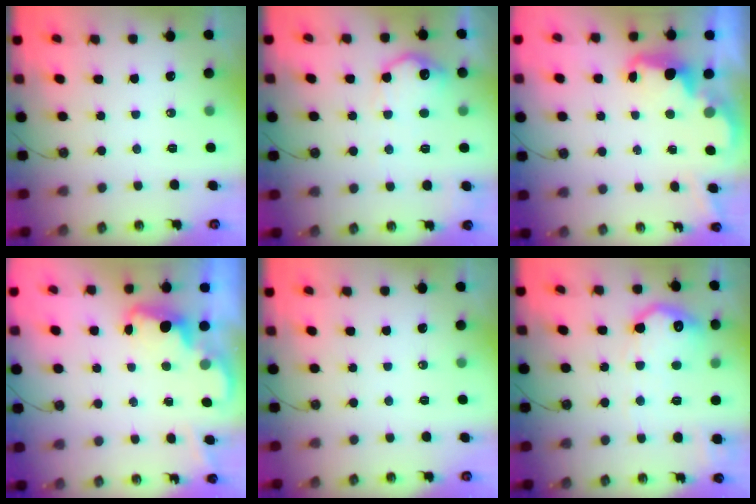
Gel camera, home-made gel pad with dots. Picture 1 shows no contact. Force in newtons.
{"total": 12.3, "press": 12.3, "slide": 0.8}
{"total": 2.4, "press": 2.4, "slide": 0.5}
{"total": 2.2, "press": 2.2, "slide": 0.5}
{"total": 0.0}
{"total": 14.4, "press": 14.4, "slide": 0.7}